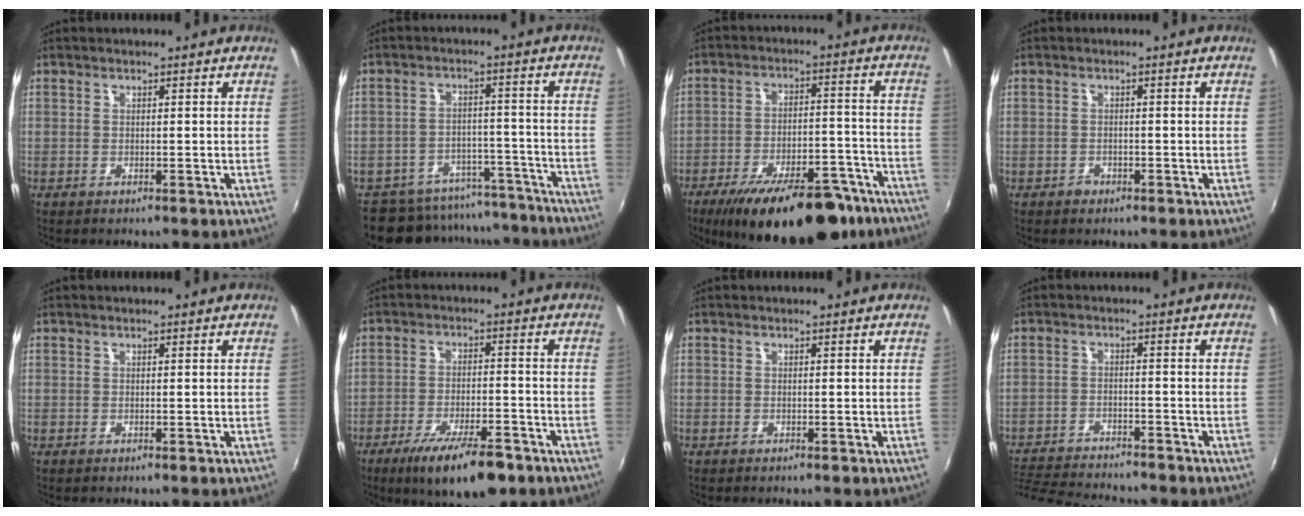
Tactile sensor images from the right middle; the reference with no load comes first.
{"total": 16.9, "force": [-15.3, 6.4, 3.4], "torque": [-0.078, 0.039, -0.197]}
{"total": 22.9, "force": [-17.2, 7.6, 13.1], "torque": [-0.211, -0.019, -0.239]}
{"total": 1.4, "force": [-0.9, 1.0, 0.1], "torque": [-0.004, 0.001, -0.014]}
{"total": 0.0}
{"total": 13.1, "force": [-8.9, 3.6, 9.0], "torque": [-0.169, -0.024, -0.141]}
{"total": 0.0}
{"total": 13.0, "force": [-11.9, 2.3, 4.7], "torque": [-0.115, -0.016, -0.193]}